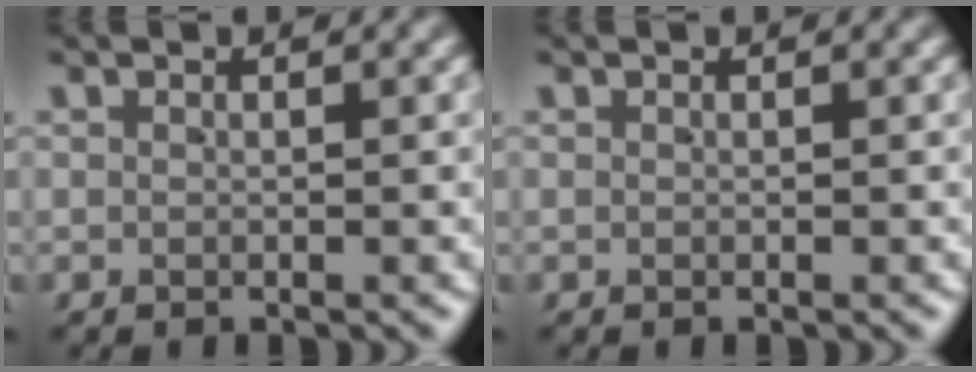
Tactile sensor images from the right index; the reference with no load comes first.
{"total": 0.0}